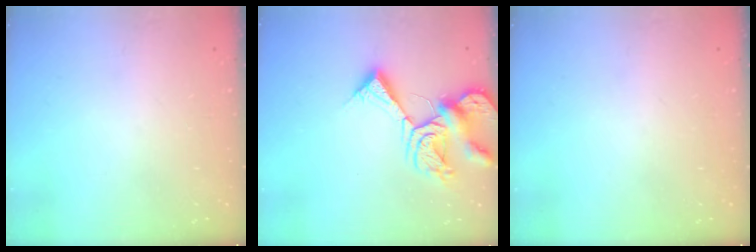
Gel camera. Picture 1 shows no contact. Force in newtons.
{"total": 11.7, "press": 11.6, "slide": 1.5}
{"total": 0.0}